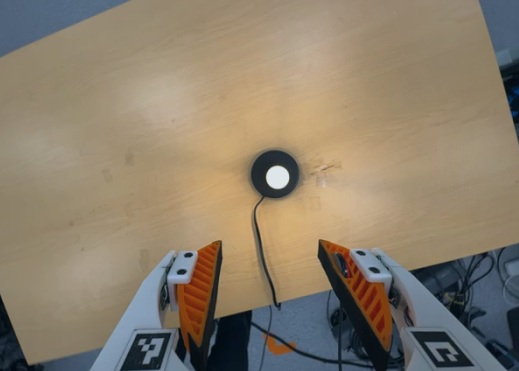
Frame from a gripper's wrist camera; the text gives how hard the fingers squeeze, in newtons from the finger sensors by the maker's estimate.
{"total": 0.0}